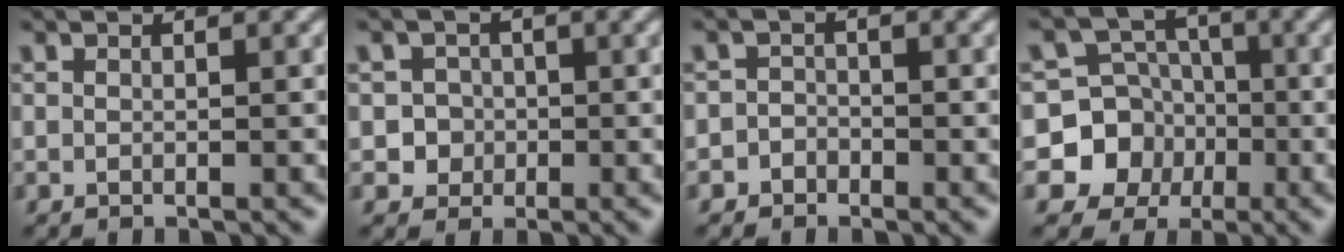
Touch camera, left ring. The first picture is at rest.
{"total": 2.5, "force": [-0.5, 2.4, 0.4], "torque": [0.014, 0.005, -0.014]}
{"total": 1.4, "force": [-0.9, 1.1, 0.0], "torque": [0.021, 0.007, -0.021]}
{"total": 7.8, "force": [-2.6, 7.2, 1.1], "torque": [-0.006, -0.001, -0.067]}